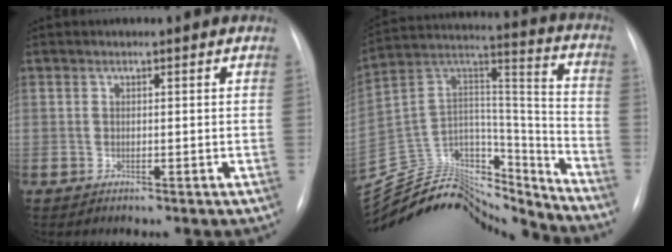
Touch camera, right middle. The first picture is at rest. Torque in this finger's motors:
{"motor_torque": [-0.14, -1.36, -0.21, -0.07]}